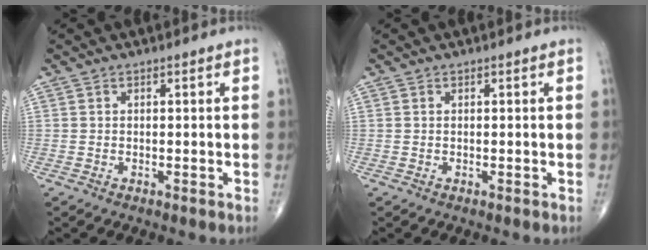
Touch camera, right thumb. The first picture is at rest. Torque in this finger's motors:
{"motor_torque": [0.48, 0.41, -0.04, -0.08, 0.01]}